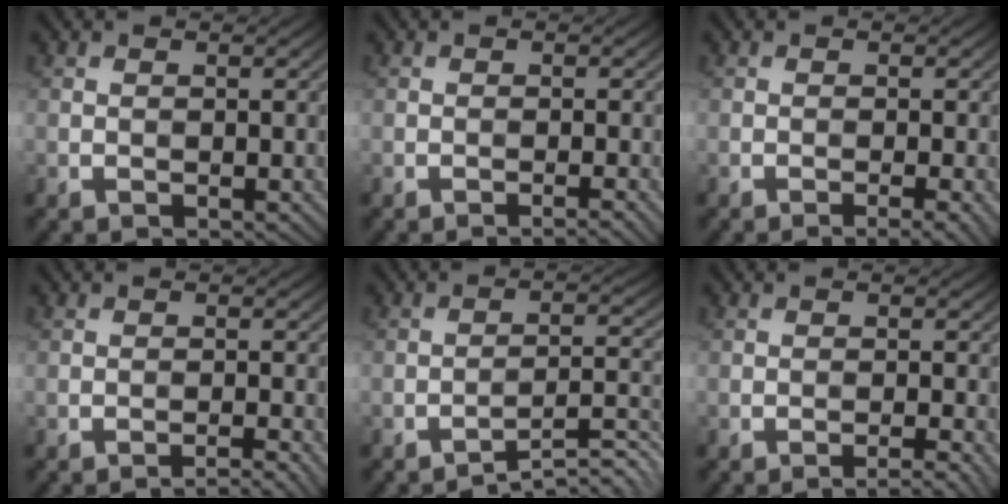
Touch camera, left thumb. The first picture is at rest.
{"total": 1.3, "force": [-0.9, 0.1, 1.0], "torque": [-0.010, 0.003, -0.019]}
{"total": 2.5, "force": [-1.3, 0.4, 2.1], "torque": [-0.027, 0.005, -0.023]}
{"total": 2.4, "force": [-1.7, 0.2, 1.6], "torque": [-0.021, 0.007, -0.033]}
{"total": 5.6, "force": [-4.1, 0.8, 3.6], "torque": [-0.053, 0.012, -0.066]}
{"total": 2.4, "force": [-1.5, 0.3, 1.9], "torque": [-0.025, 0.006, -0.028]}